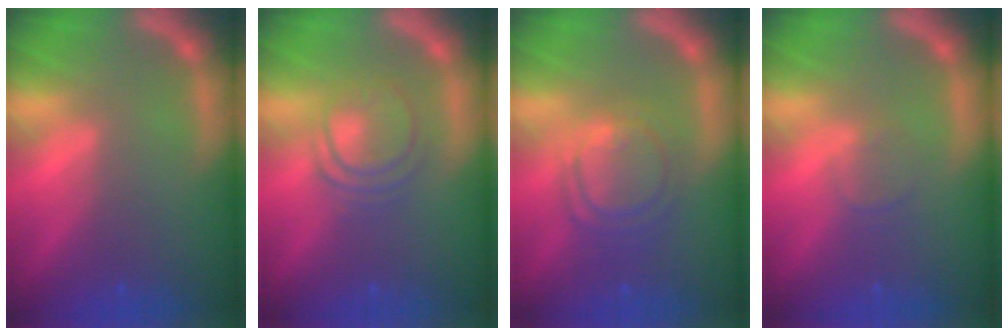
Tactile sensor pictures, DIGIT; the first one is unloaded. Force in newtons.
{"total": 4.5}
{"total": 5.6}
{"total": 1.4}